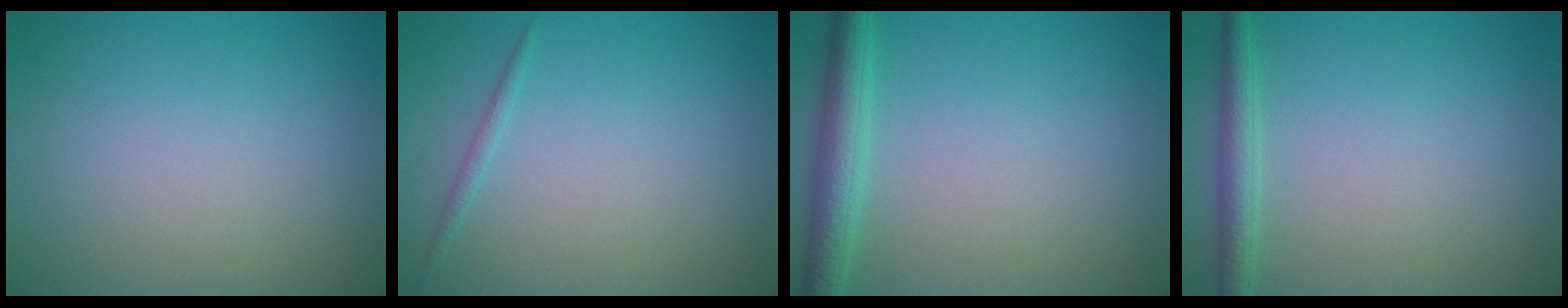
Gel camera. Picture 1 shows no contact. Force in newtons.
{"total": 0.7, "press": 0.7, "slide": 0.0}
{"total": 3.5, "press": 3.5, "slide": 0.1}
{"total": 2.3, "press": 2.3, "slide": 0.1}